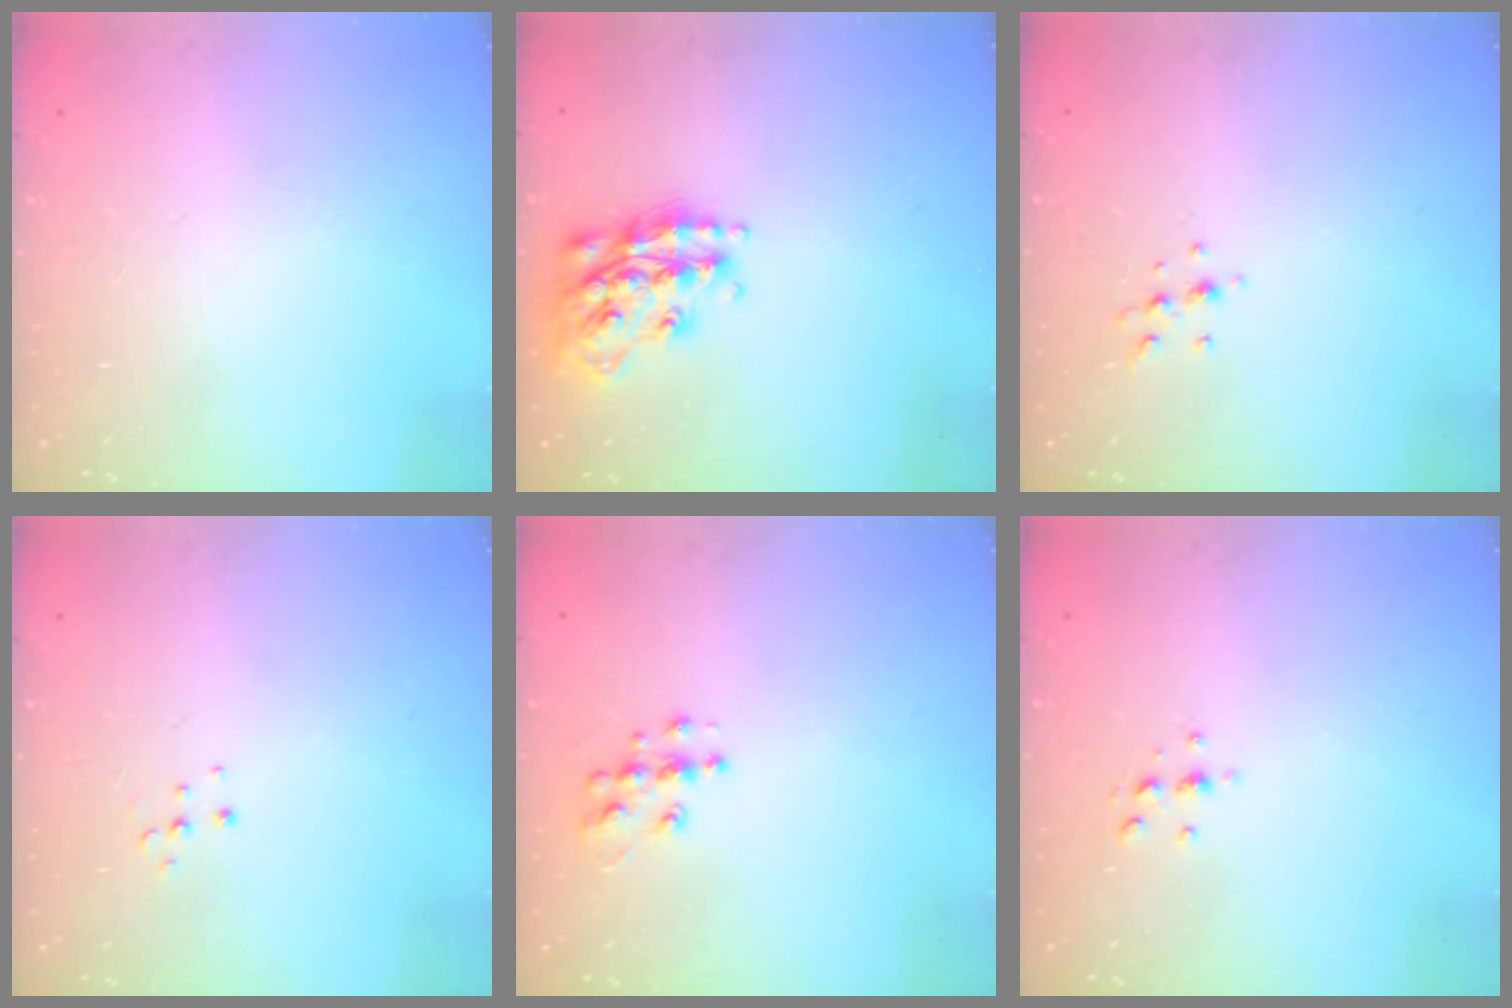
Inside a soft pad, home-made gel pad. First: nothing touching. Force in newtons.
{"total": 18.8, "press": 18.7, "slide": 1.2}
{"total": 5.3, "press": 5.1, "slide": 1.5}
{"total": 4.7, "press": 4.7, "slide": 0.4}
{"total": 7.0, "press": 7.0, "slide": 0.3}
{"total": 3.0, "press": 3.0, "slide": 0.4}